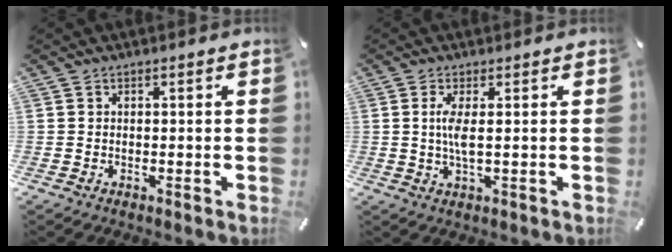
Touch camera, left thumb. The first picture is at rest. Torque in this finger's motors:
{"motor_torque": [-0.12, 0.15, 0.52, -0.05, 0.02]}